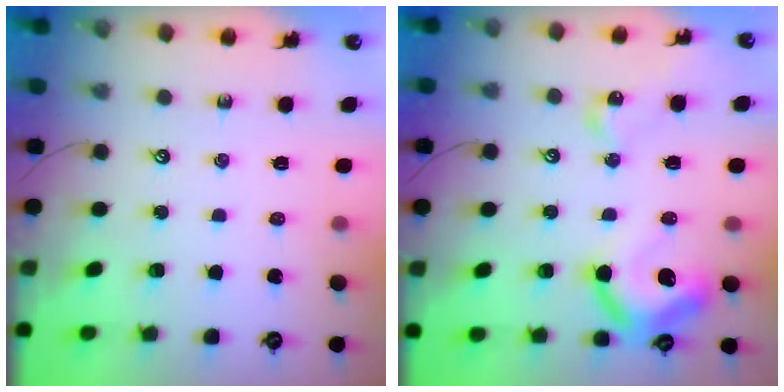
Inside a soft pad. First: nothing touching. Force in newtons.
{"total": 15.2, "press": 15.1, "slide": 1.4}